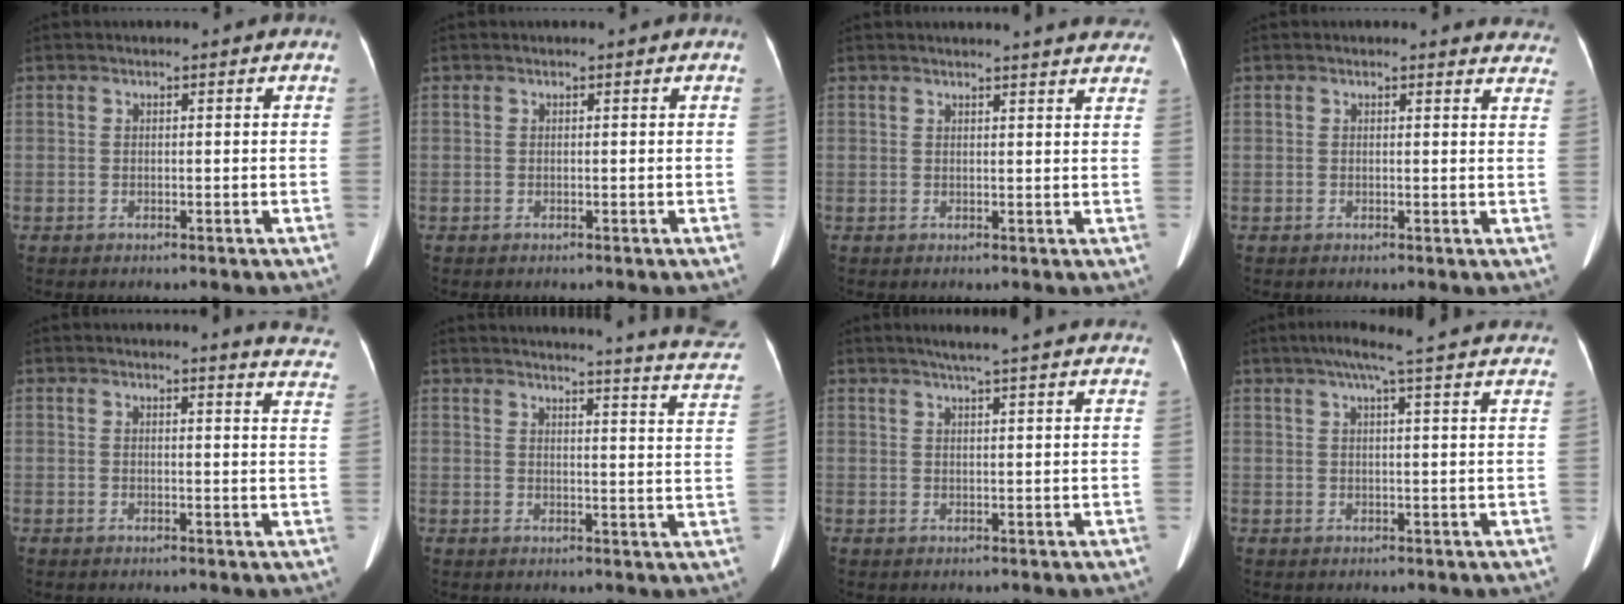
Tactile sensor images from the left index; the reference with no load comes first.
{"total": 0.0}
{"total": 10.8, "force": [10.2, 1.0, 3.3], "torque": [-0.028, -0.009, 0.095]}
{"total": 5.6, "force": [5.3, 1.7, 0.2], "torque": [0.027, -0.024, 0.016]}
{"total": 8.4, "force": [8.3, -0.1, 1.6], "torque": [0.001, -0.071, 0.054]}
{"total": 21.3, "force": [20.3, 0.4, 6.6], "torque": [-0.078, -0.095, 0.207]}
{"total": 14.5, "force": [12.8, 0.3, 6.8], "torque": [-0.100, 0.016, 0.152]}
{"total": 20.0, "force": [17.5, 0.3, 9.7], "torque": [-0.145, 0.017, 0.212]}